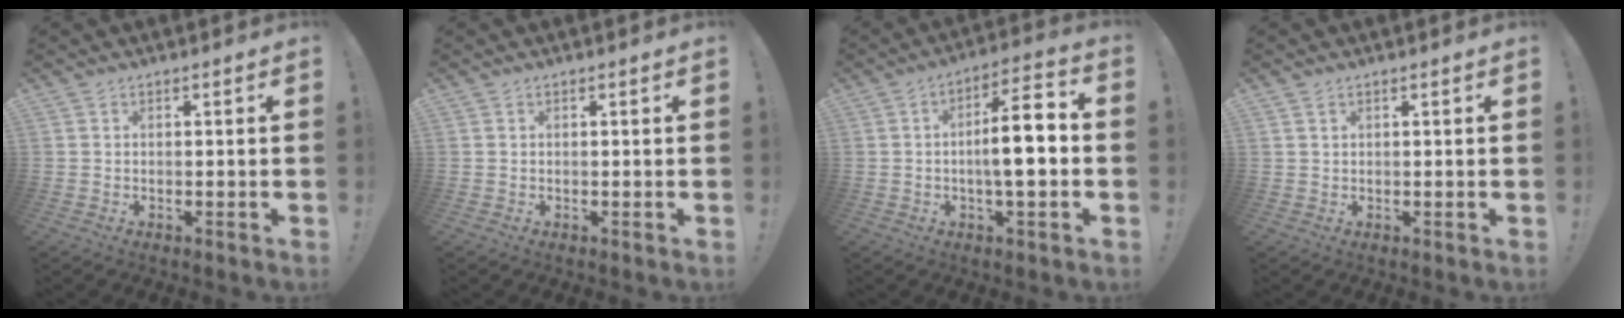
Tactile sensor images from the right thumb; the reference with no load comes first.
{"total": 0.0}
{"total": 12.0, "force": [-1.3, 3.3, 11.4], "torque": [-0.181, 0.008, -0.030]}
{"total": 1.2, "force": [0.8, 0.5, 0.8], "torque": [-0.013, -0.001, 0.015]}